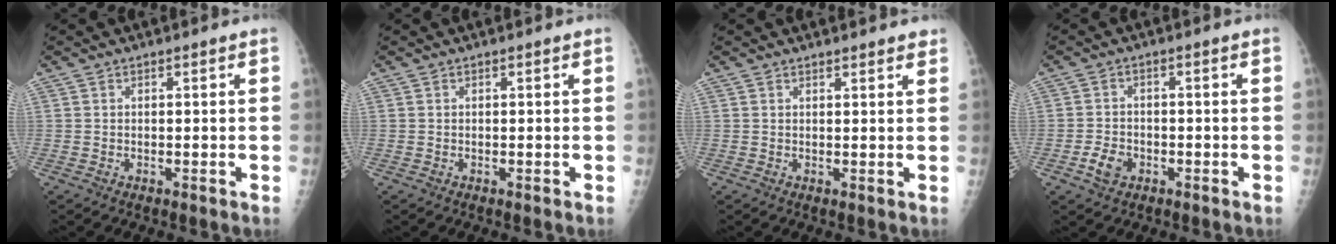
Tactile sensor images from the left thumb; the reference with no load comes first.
{"total": 0.0}
{"total": 2.5, "force": [2.3, 0.7, 0.8], "torque": [0.006, -0.006, 0.024]}
{"total": 4.0, "force": [-1.7, 2.9, 2.1], "torque": [-0.034, 0.010, -0.030]}